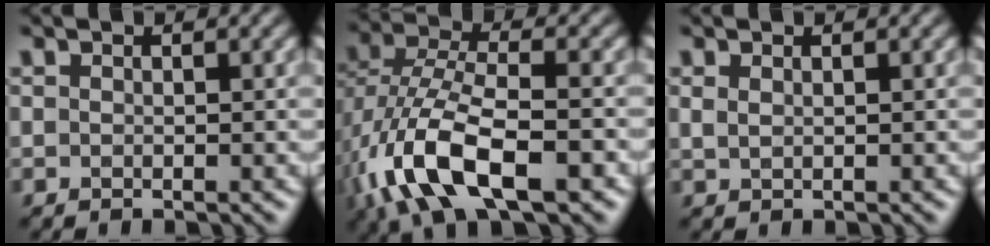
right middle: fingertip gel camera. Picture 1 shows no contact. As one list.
[{"total": 11.0, "force": [-4.8, 5.2, 8.4], "torque": [-0.178, -0.005, -0.088]}, {"total": 0.6, "force": [0.5, 0.3, 0.3], "torque": [-0.009, 0.000, 0.011]}]